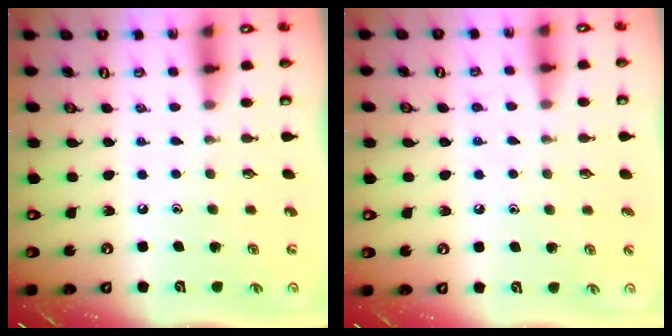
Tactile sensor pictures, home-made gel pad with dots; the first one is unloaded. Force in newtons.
{"total": 4.6, "press": 4.6, "slide": 0.3}